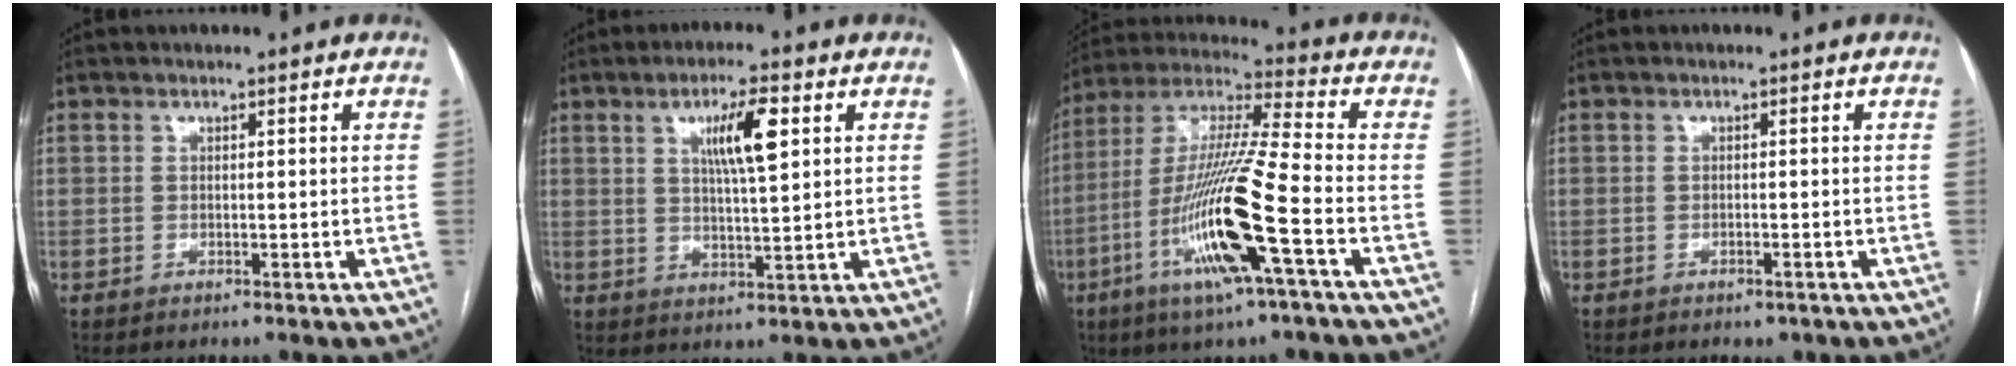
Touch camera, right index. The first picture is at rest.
{"total": 7.3, "force": [2.8, 0.9, 6.6], "torque": [-0.117, 0.003, 0.048]}
{"total": 17.6, "force": [-6.3, 0.1, 16.4], "torque": [-0.333, -0.014, -0.123]}
{"total": 1.2, "force": [-0.8, 0.6, 0.7], "torque": [-0.013, -0.001, -0.004]}